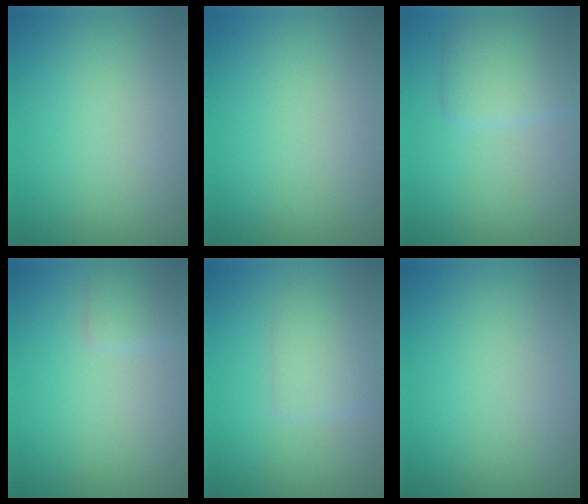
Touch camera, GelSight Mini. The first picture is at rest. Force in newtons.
{"total": 0.0}
{"total": 3.1, "press": 3.1, "slide": 0.1}
{"total": 1.5, "press": 1.5, "slide": 0.0}
{"total": 2.2, "press": 2.2, "slide": 0.1}
{"total": 0.0}